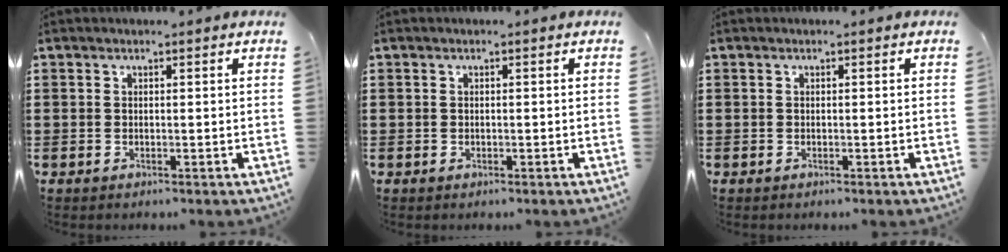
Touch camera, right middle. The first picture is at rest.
{"total": 0.0}
{"total": 0.0}